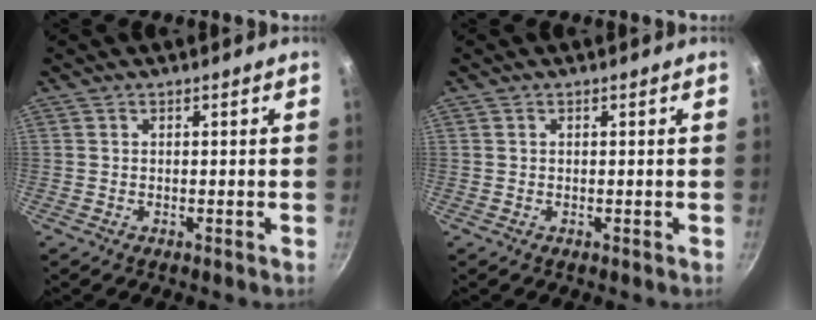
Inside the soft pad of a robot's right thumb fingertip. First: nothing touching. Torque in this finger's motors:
{"motor_torque": [0.57, 0.27, -0.29, 0.20, 0.04]}